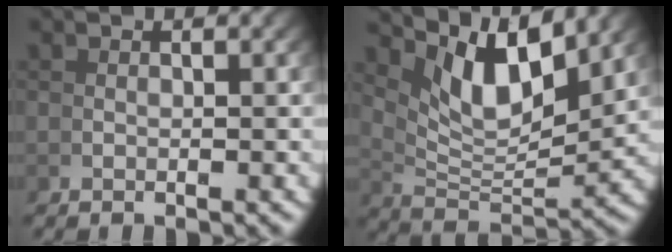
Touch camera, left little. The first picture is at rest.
{"total": 9.1, "force": [4.6, 3.6, 7.0], "torque": [-0.115, 0.000, 0.087]}